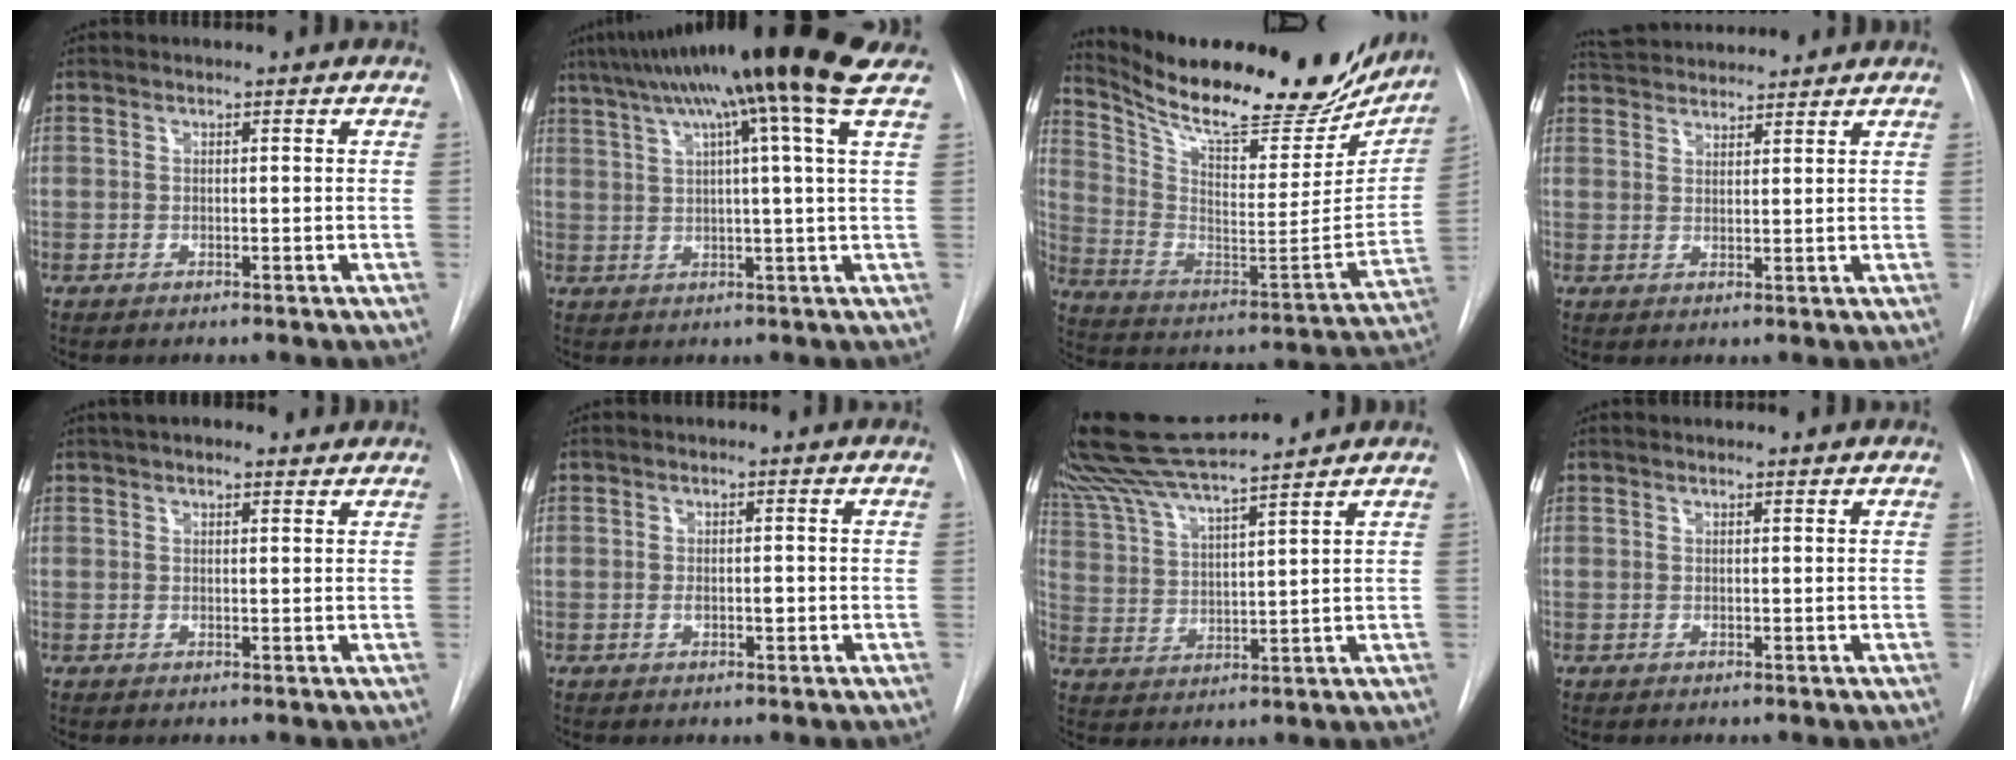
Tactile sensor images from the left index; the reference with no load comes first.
{"total": 16.8, "force": [11.9, -2.3, 11.7], "torque": [-0.185, 0.020, 0.161]}
{"total": 29.1, "force": [24.5, 7.4, 13.7], "torque": [-0.228, -0.043, 0.351]}
{"total": 9.1, "force": [8.8, 1.1, 2.1], "torque": [-0.043, 0.034, 0.137]}
{"total": 7.3, "force": [6.0, 2.2, 3.6], "torque": [-0.054, 0.033, 0.087]}
{"total": 1.5, "force": [-0.2, 0.6, 1.3], "torque": [-0.025, -0.001, -0.002]}
{"total": 16.2, "force": [14.5, -0.6, 7.1], "torque": [-0.143, 0.019, 0.259]}
{"total": 1.8, "force": [1.7, 0.1, 0.5], "torque": [-0.007, 0.019, 0.023]}